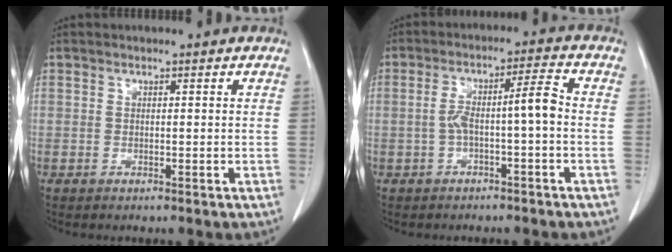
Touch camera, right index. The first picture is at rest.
{"total": 5.9, "force": [-1.1, 0.4, 5.8], "torque": [-0.108, 0.029, -0.015]}